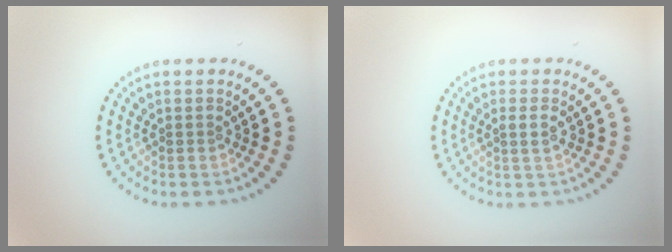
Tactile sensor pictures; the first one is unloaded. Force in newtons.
{"total": 1.1, "press": 0.9, "slide": 0.6}